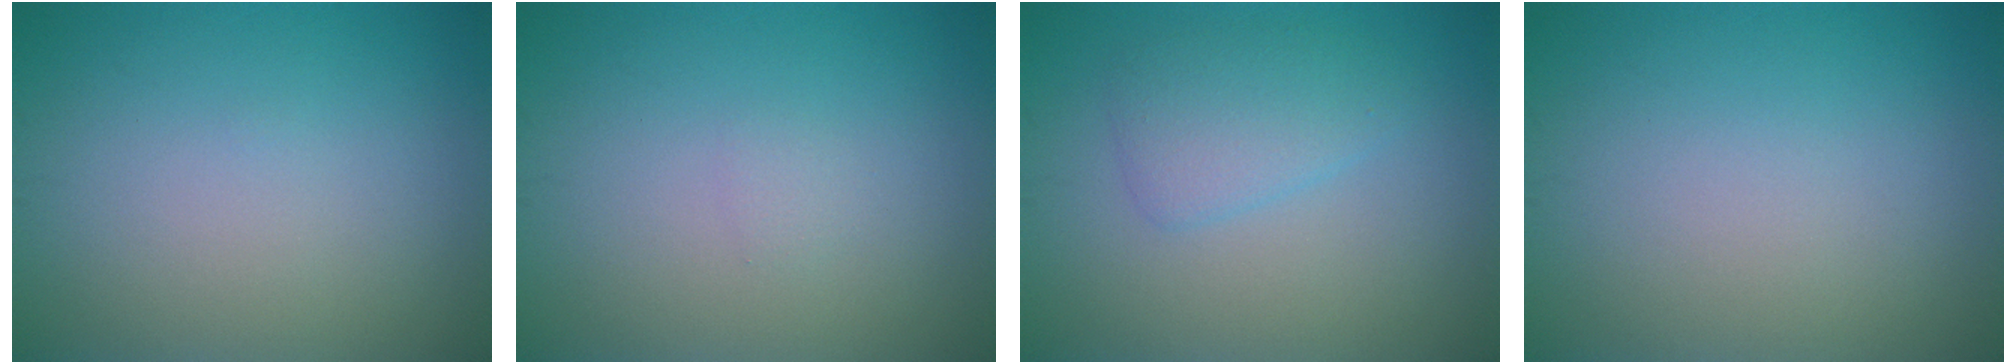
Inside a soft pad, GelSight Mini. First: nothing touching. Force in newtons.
{"total": 0.5, "press": 0.5, "slide": 0.1}
{"total": 2.6, "press": 2.6, "slide": 0.1}
{"total": 0.0}